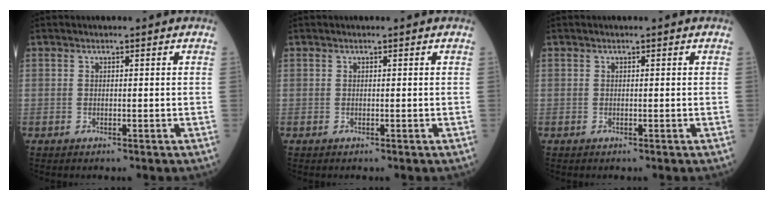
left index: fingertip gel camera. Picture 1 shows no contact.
{"total": 0.0}
{"total": 0.0}